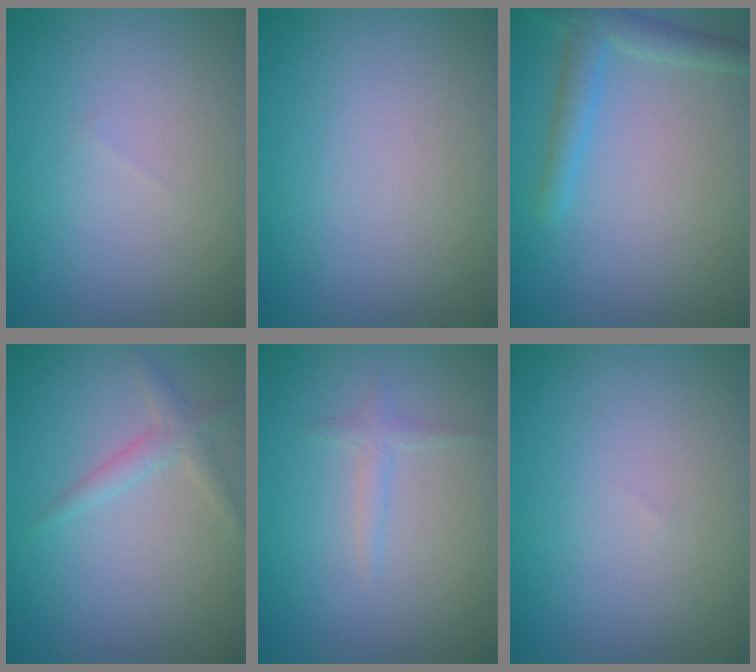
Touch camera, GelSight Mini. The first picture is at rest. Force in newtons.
{"total": 0.0}
{"total": 2.8, "press": 2.8, "slide": 0.2}
{"total": 1.6, "press": 1.6, "slide": 0.0}
{"total": 1.0, "press": 1.0, "slide": 0.1}
{"total": 0.0}